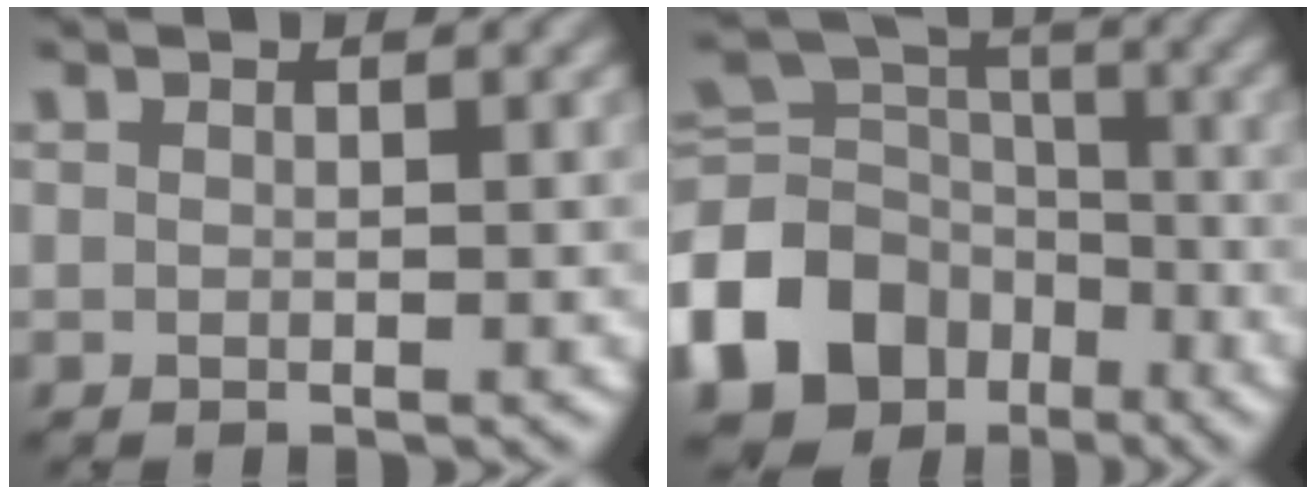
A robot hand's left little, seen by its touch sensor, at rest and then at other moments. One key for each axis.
{"total": 12.8, "fx": -6.1, "fy": 9.7, "fz": 5.7, "tx": -0.146, "ty": -0.001, "tz": -0.127}